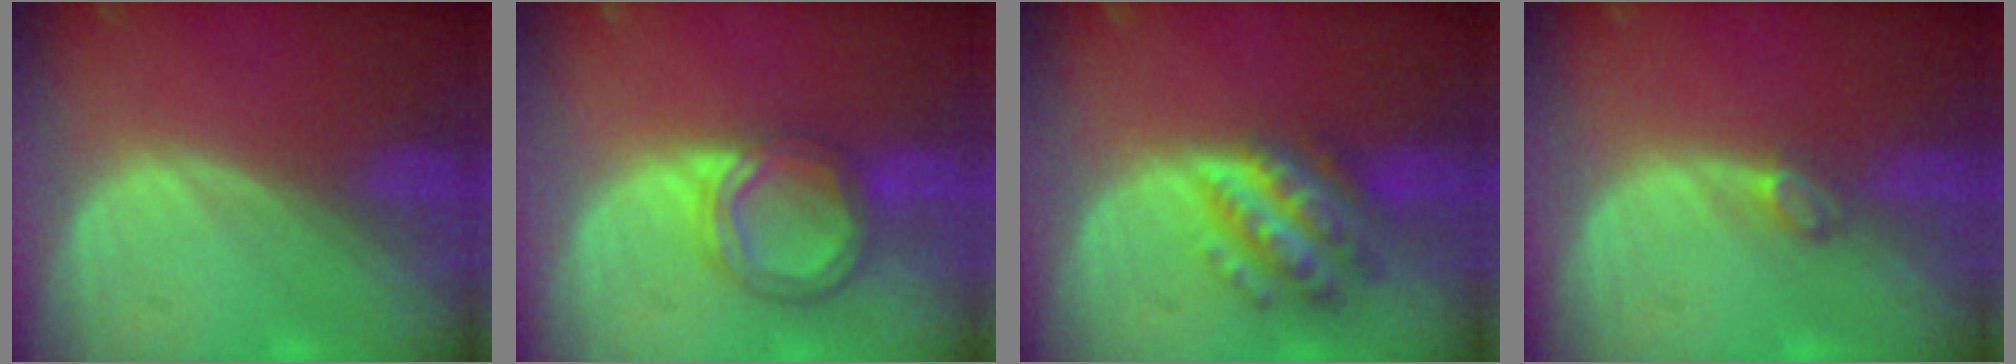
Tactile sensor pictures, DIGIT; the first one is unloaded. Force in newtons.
{"total": 6.3, "press": 5.7, "slide": 2.5}
{"total": 7.7, "press": 7.7, "slide": 0.4}
{"total": 1.6, "press": 1.6, "slide": 0.2}